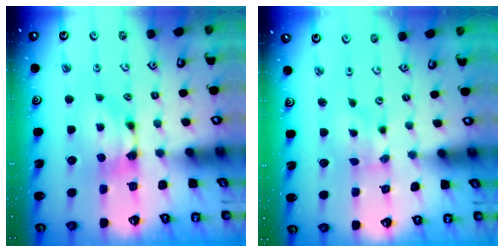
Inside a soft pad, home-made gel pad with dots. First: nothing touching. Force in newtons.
{"total": 3.5, "press": 3.4, "slide": 0.8}